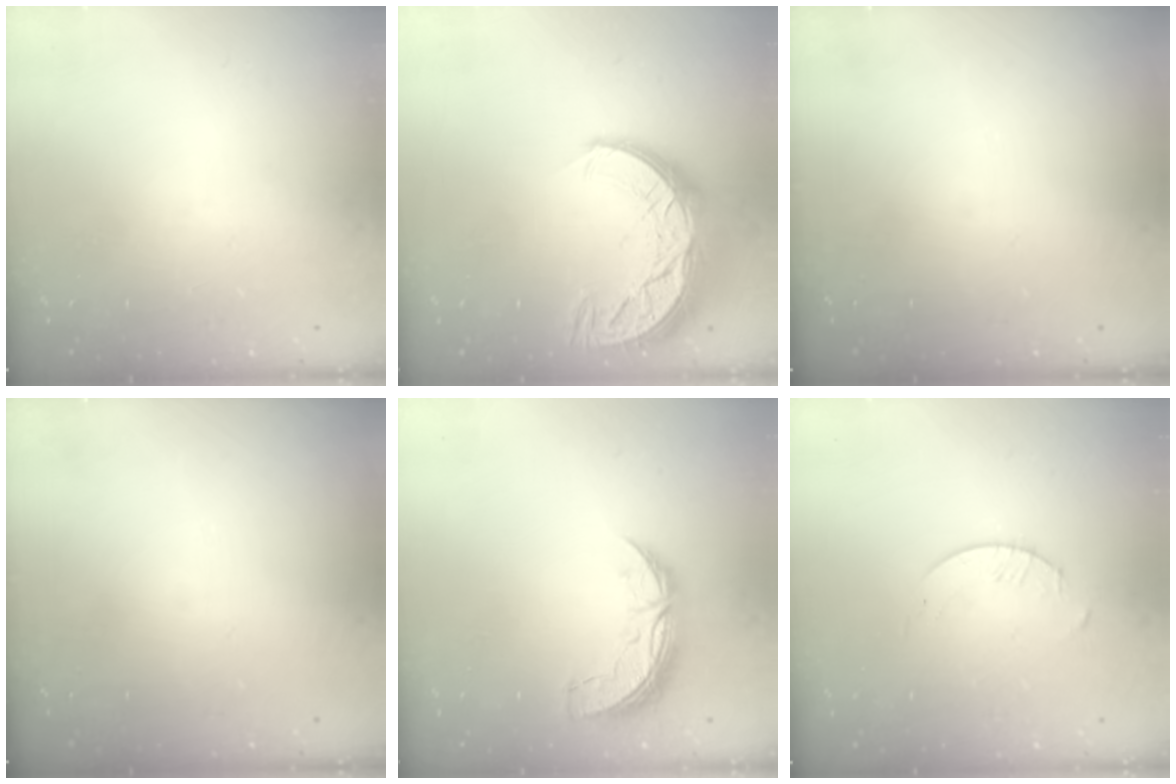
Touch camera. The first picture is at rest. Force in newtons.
{"total": 16.4, "press": 16.4, "slide": 0.9}
{"total": 0.0}
{"total": 0.0}
{"total": 7.5, "press": 7.5, "slide": 0.5}
{"total": 2.1, "press": 2.1, "slide": 0.3}